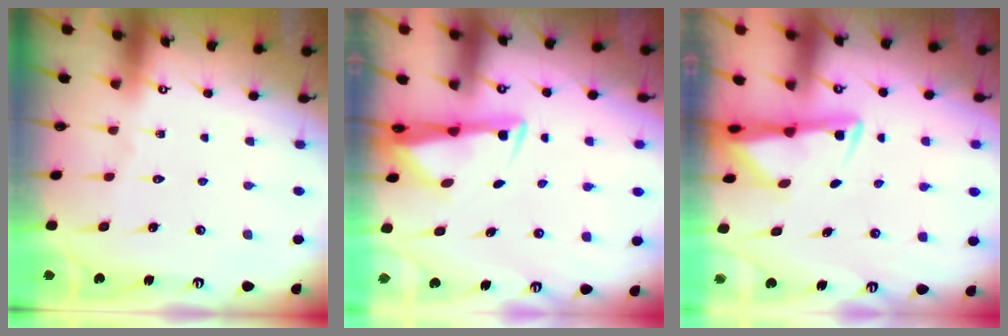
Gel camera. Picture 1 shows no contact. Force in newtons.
{"total": 2.9, "press": 2.7, "slide": 0.9}
{"total": 2.8, "press": 2.8, "slide": 0.4}